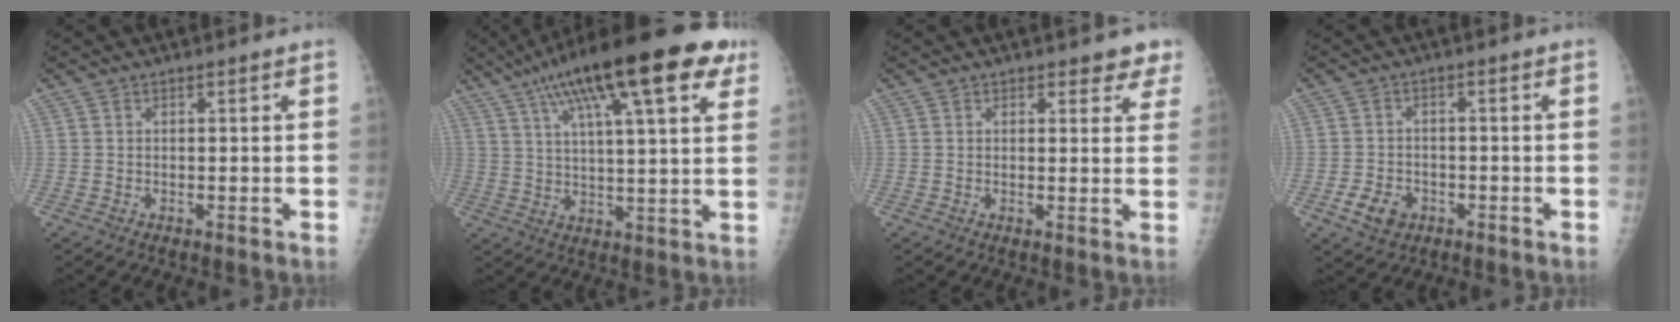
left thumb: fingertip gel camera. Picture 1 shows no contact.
{"total": 22.8, "force": [12.2, 5.8, 18.3], "torque": [-0.281, 0.004, 0.185]}
{"total": 4.5, "force": [3.8, 2.1, 1.0], "torque": [0.027, -0.022, 0.031]}
{"total": 4.9, "force": [-2.4, 3.7, 2.2], "torque": [-0.031, 0.009, -0.036]}